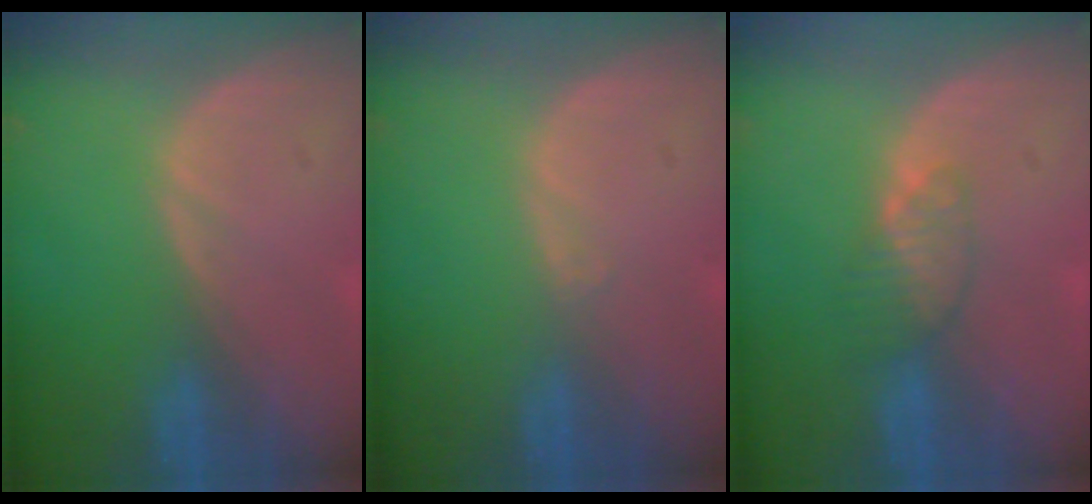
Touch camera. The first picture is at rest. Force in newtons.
{"total": 0.6, "press": 0.4, "slide": 0.4}
{"total": 3.5, "press": 3.2, "slide": 1.4}